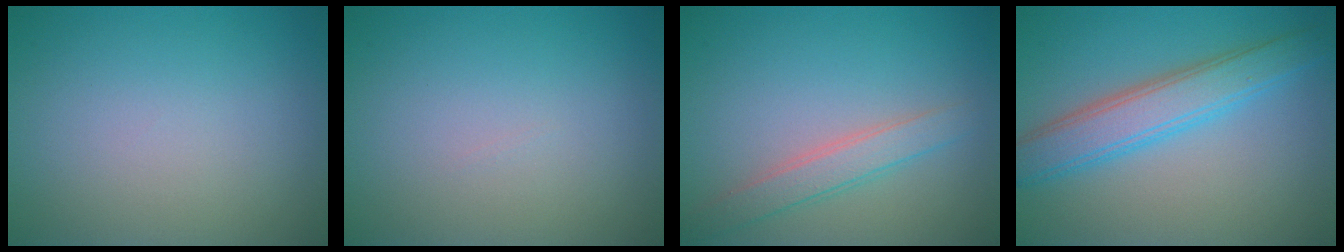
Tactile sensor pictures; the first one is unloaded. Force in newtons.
{"total": 0.0}
{"total": 2.5, "press": 2.5, "slide": 0.1}
{"total": 4.9, "press": 4.9, "slide": 0.1}